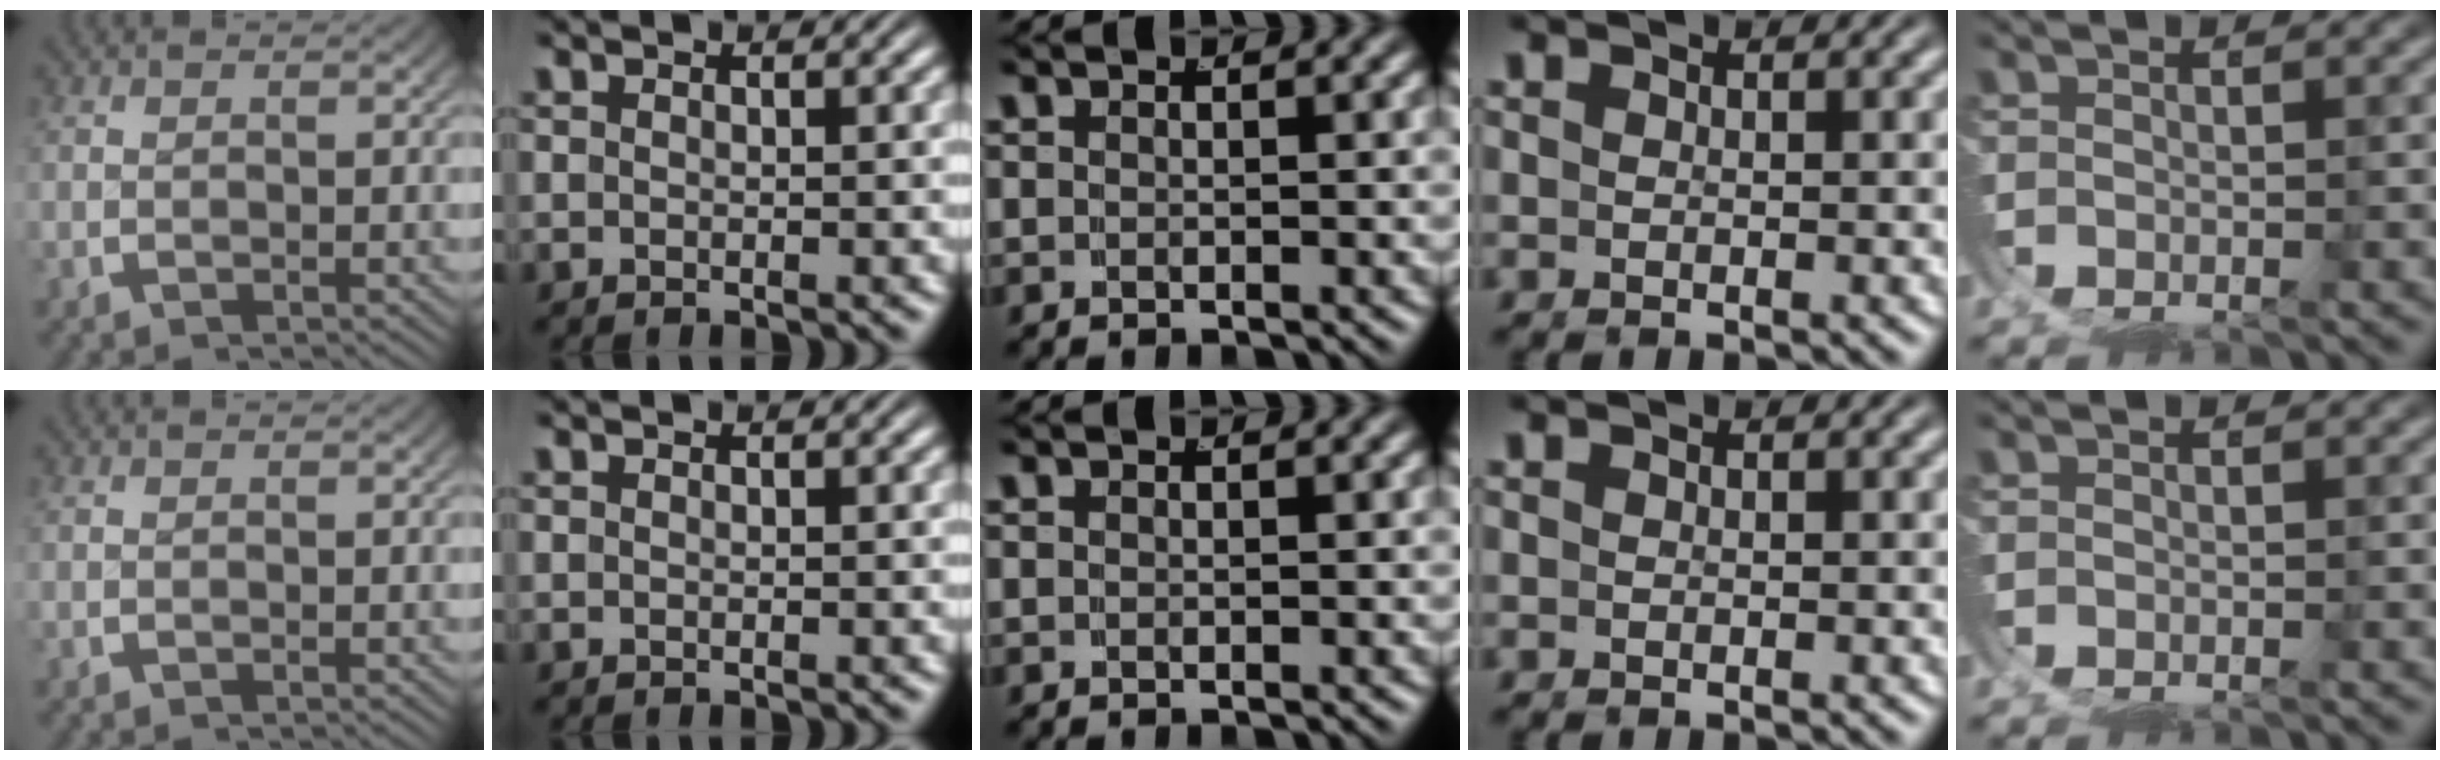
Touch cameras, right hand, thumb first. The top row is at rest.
{}